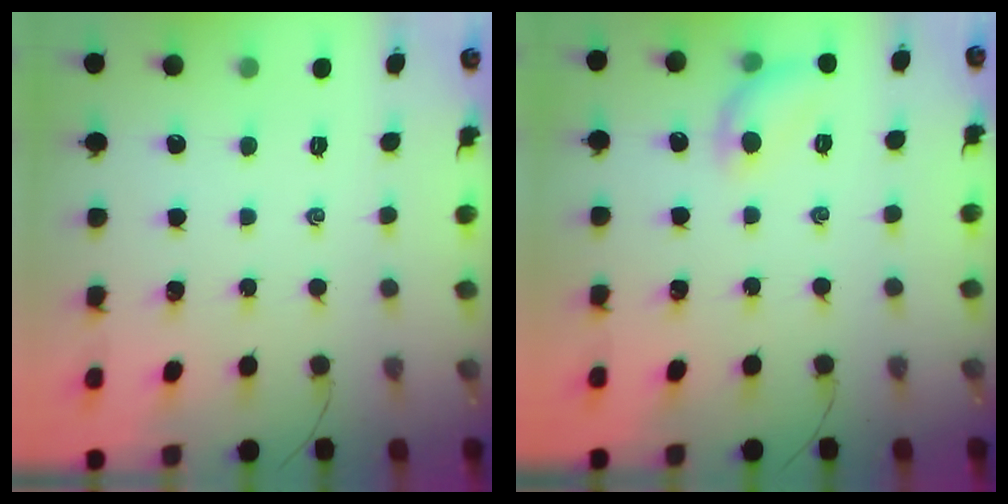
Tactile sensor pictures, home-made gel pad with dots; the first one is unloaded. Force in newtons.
{"total": 7.7, "press": 7.6, "slide": 0.4}